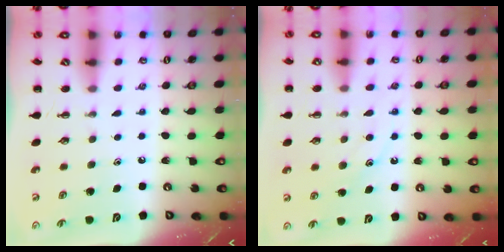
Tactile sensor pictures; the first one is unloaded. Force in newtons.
{"total": 11.2, "press": 11.2, "slide": 1.1}